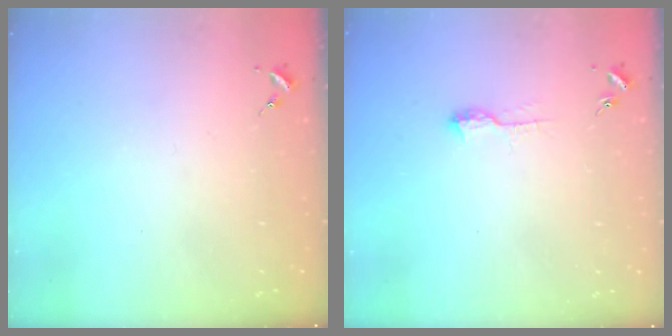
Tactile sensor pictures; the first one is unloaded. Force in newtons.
{"total": 6.7, "press": 6.6, "slide": 0.8}